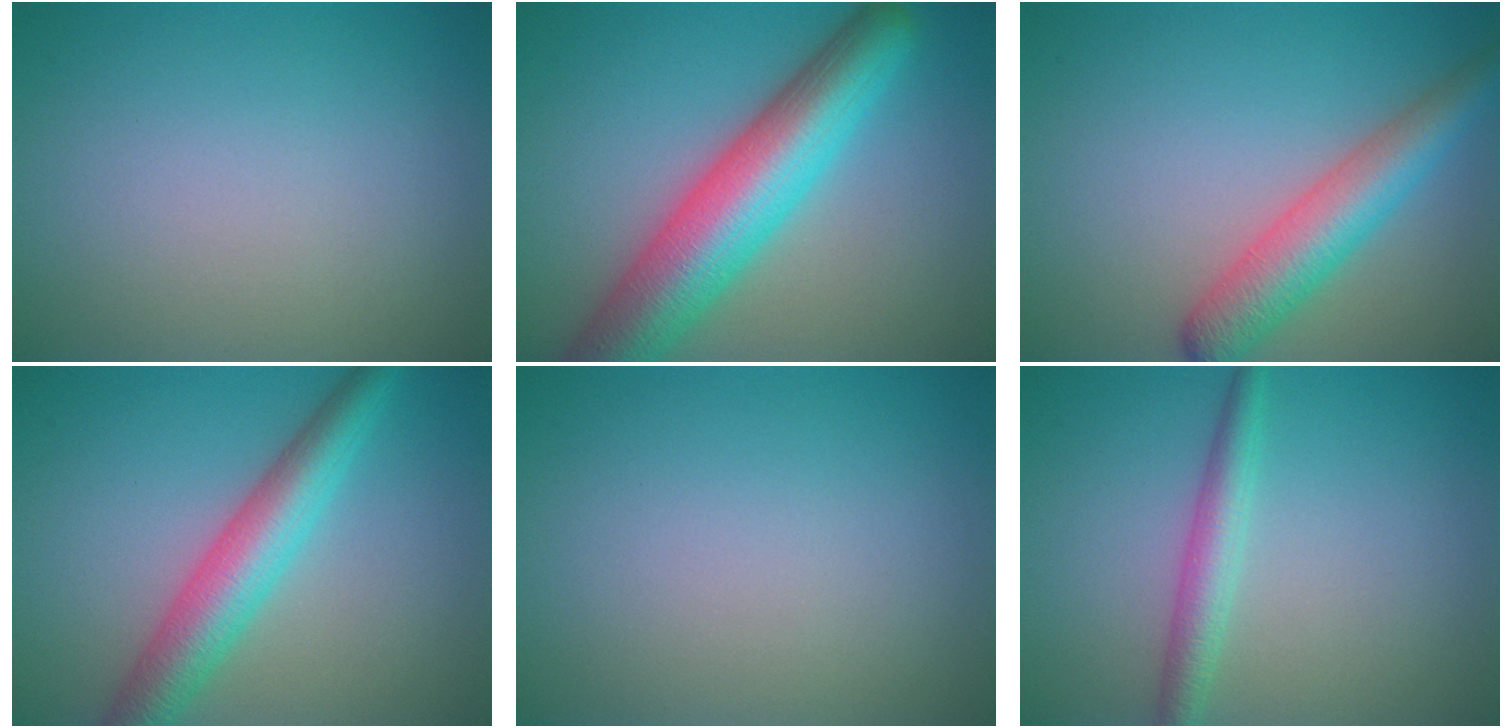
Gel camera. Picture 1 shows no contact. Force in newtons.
{"total": 10.0, "press": 10.0, "slide": 0.4}
{"total": 5.4, "press": 5.4, "slide": 0.2}
{"total": 5.9, "press": 5.9, "slide": 0.1}
{"total": 0.0}
{"total": 2.7, "press": 2.7, "slide": 0.0}